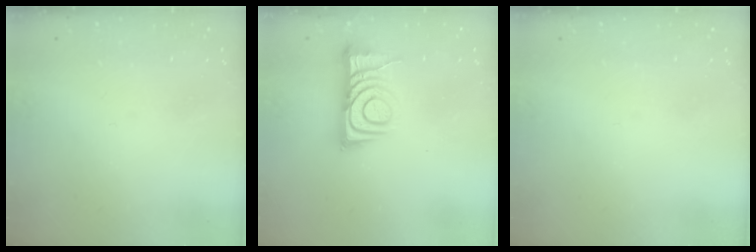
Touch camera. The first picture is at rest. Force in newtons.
{"total": 9.7, "press": 9.7, "slide": 0.9}
{"total": 0.0}